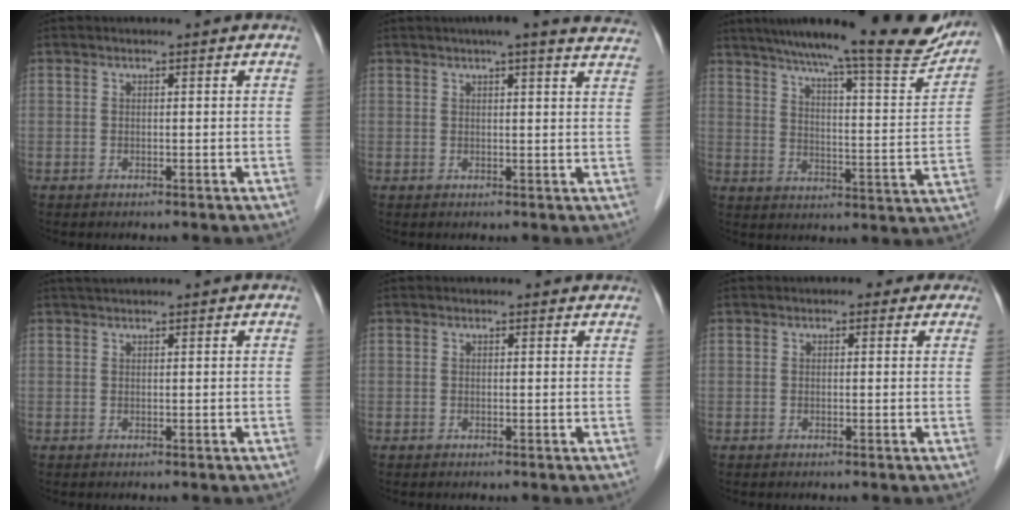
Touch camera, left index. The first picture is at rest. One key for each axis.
{"total": 12.9, "fx": 11.4, "fy": 1.4, "fz": 6.0, "tx": -0.066, "ty": 0.013, "tz": 0.115}
{"total": 22.7, "fx": 20.0, "fy": 1.9, "fz": 10.5, "tx": -0.161, "ty": -0.040, "tz": 0.262}
{"total": 1.7, "fx": 1.5, "fy": -0.1, "fz": 0.7, "tx": -0.007, "ty": 0.019, "tz": 0.031}
{"total": 1.0, "fx": 0.9, "fy": 0.4, "fz": 0.2, "tx": -0.007, "ty": -0.002, "tz": -0.001}
{"total": 2.0, "fx": 1.2, "fy": 1.4, "fz": 0.9, "tx": -0.001, "ty": 0.012, "tz": 0.006}